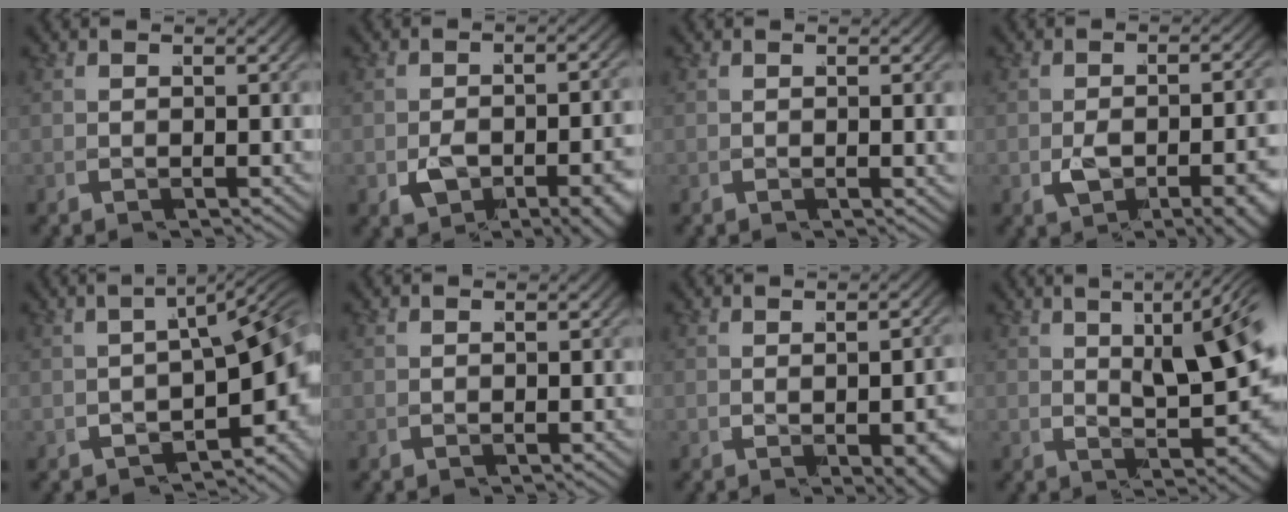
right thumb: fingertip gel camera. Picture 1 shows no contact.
{"total": 4.0, "force": [-2.2, 1.5, 3.0], "torque": [-0.042, -0.001, -0.028]}
{"total": 0.7, "force": [0.3, 0.0, 0.6], "torque": [-0.004, 0.001, 0.004]}
{"total": 4.3, "force": [-2.1, 1.2, 3.5], "torque": [-0.051, 0.002, -0.028]}
{"total": 7.4, "force": [-1.6, 3.3, 6.4], "torque": [-0.068, -0.005, -0.016]}
{"total": 0.0}
{"total": 3.0, "force": [-0.4, 0.7, 2.9], "torque": [-0.023, 0.000, 0.002]}
{"total": 8.1, "force": [2.4, 3.0, 7.1], "torque": [-0.070, 0.010, 0.040]}